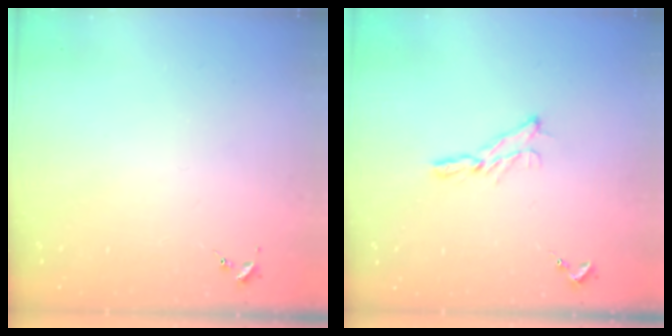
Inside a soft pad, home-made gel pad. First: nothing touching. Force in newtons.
{"total": 6.9, "press": 6.9, "slide": 0.3}